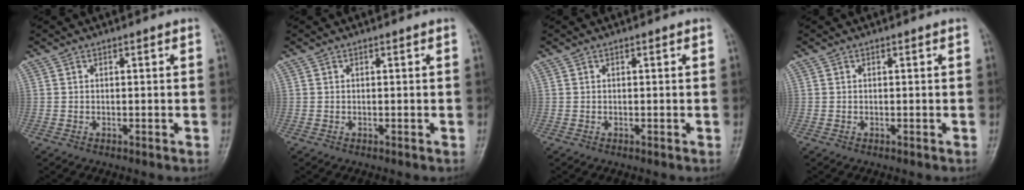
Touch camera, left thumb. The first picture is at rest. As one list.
[{"total": 0.0}, {"total": 0.0}, {"total": 0.0}]